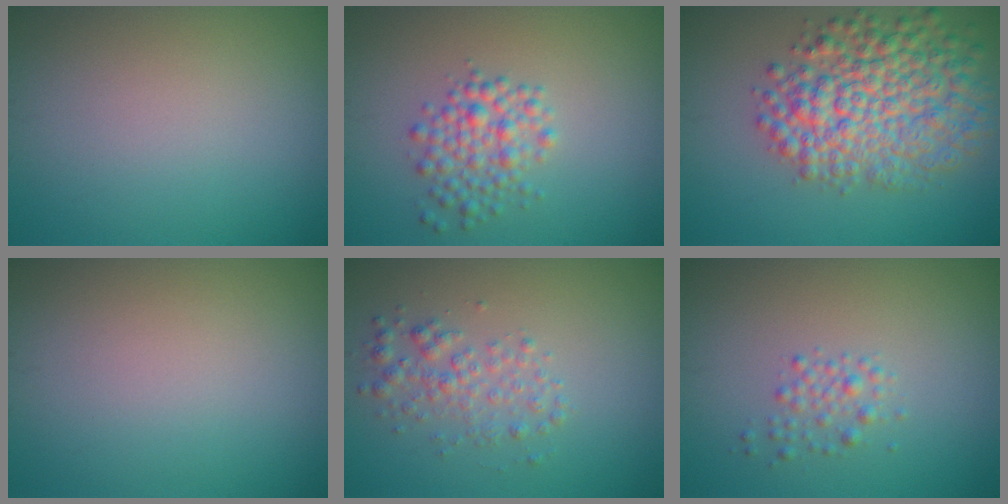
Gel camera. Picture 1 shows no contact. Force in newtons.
{"total": 3.1, "press": 3.1, "slide": 0.1}
{"total": 8.3, "press": 8.3, "slide": 0.2}
{"total": 0.0}
{"total": 2.3, "press": 2.3, "slide": 0.1}
{"total": 1.6, "press": 1.6, "slide": 0.0}